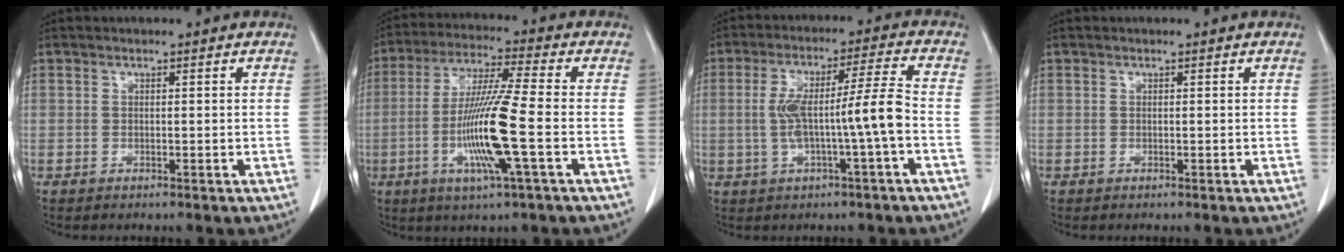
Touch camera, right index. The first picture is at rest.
{"total": 12.8, "force": [-3.1, -0.5, 12.4], "torque": [-0.250, -0.014, -0.063]}
{"total": 9.2, "force": [-1.4, -0.3, 9.0], "torque": [-0.170, 0.022, -0.020]}
{"total": 0.0}